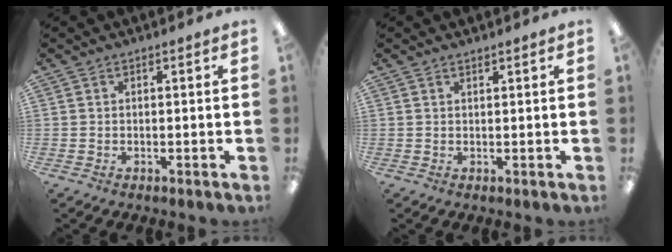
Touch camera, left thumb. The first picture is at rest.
{"total": 0.8, "force": [0.7, 0.0, 0.2], "torque": [-0.003, -0.001, 0.014]}